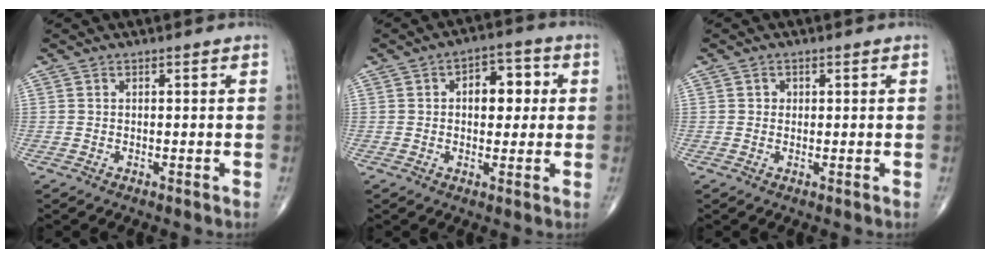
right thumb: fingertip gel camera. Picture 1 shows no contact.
{"total": 7.8, "force": [1.3, 4.9, 5.9], "torque": [-0.048, 0.013, 0.014]}
{"total": 1.1, "force": [0.3, 1.0, 0.3], "torque": [0.001, 0.000, 0.004]}